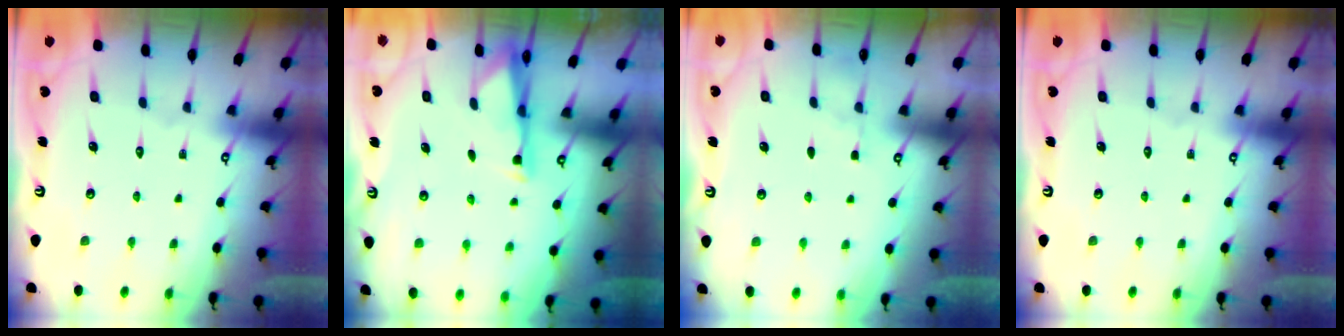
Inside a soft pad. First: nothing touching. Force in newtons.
{"total": 3.1, "press": 3.0, "slide": 0.6}
{"total": 2.1, "press": 2.1, "slide": 0.4}
{"total": 0.0}